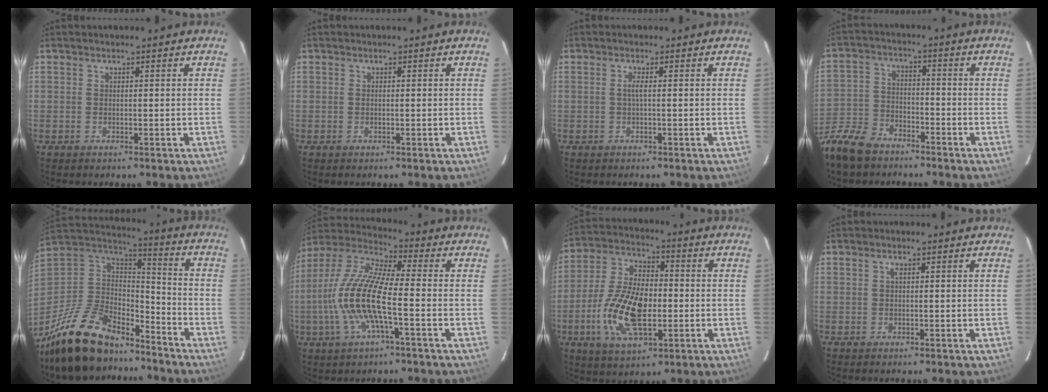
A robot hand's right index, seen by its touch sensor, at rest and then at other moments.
{"total": 0.0}
{"total": 1.1, "force": [0.0, -0.3, 1.1], "torque": [-0.017, 0.002, -0.002]}
{"total": 12.9, "force": [-9.7, 6.4, 5.7], "torque": [-0.153, -0.002, -0.193]}
{"total": 23.5, "force": [-17.6, 10.2, 11.8], "torque": [-0.257, -0.001, -0.290]}
{"total": 14.8, "force": [-3.3, 3.1, 14.1], "torque": [-0.291, 0.000, -0.070]}
{"total": 15.7, "force": [-3.5, 7.4, 13.4], "torque": [-0.279, 0.000, -0.065]}
{"total": 0.5, "force": [0.1, 0.1, 0.5], "torque": [-0.010, 0.003, 0.001]}